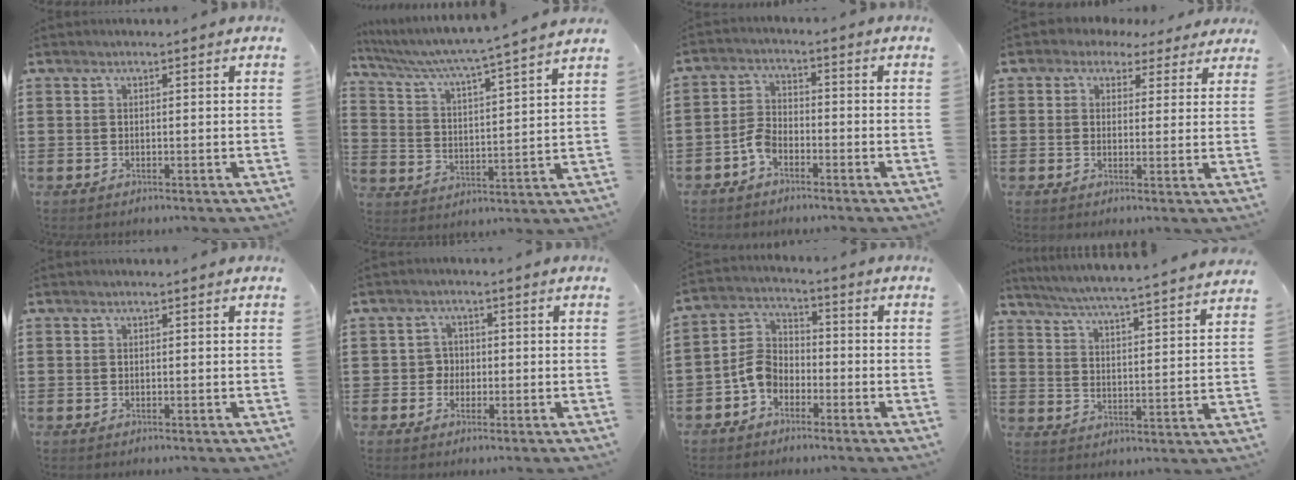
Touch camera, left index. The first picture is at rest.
{"total": 4.5, "force": [3.9, -1.1, 1.9], "torque": [-0.059, -0.041, 0.056]}
{"total": 3.8, "force": [-2.5, 2.1, 2.1], "torque": [-0.053, 0.006, -0.051]}
{"total": 2.8, "force": [2.0, 1.9, 0.6], "torque": [-0.024, 0.001, 0.036]}
{"total": 0.0}
{"total": 2.4, "force": [-0.6, 2.3, 0.5], "torque": [-0.021, 0.006, -0.017]}
{"total": 5.6, "force": [-3.2, 3.8, 2.6], "torque": [-0.080, 0.009, -0.073]}
{"total": 5.0, "force": [4.6, -1.2, 1.6], "torque": [-0.052, -0.044, 0.072]}